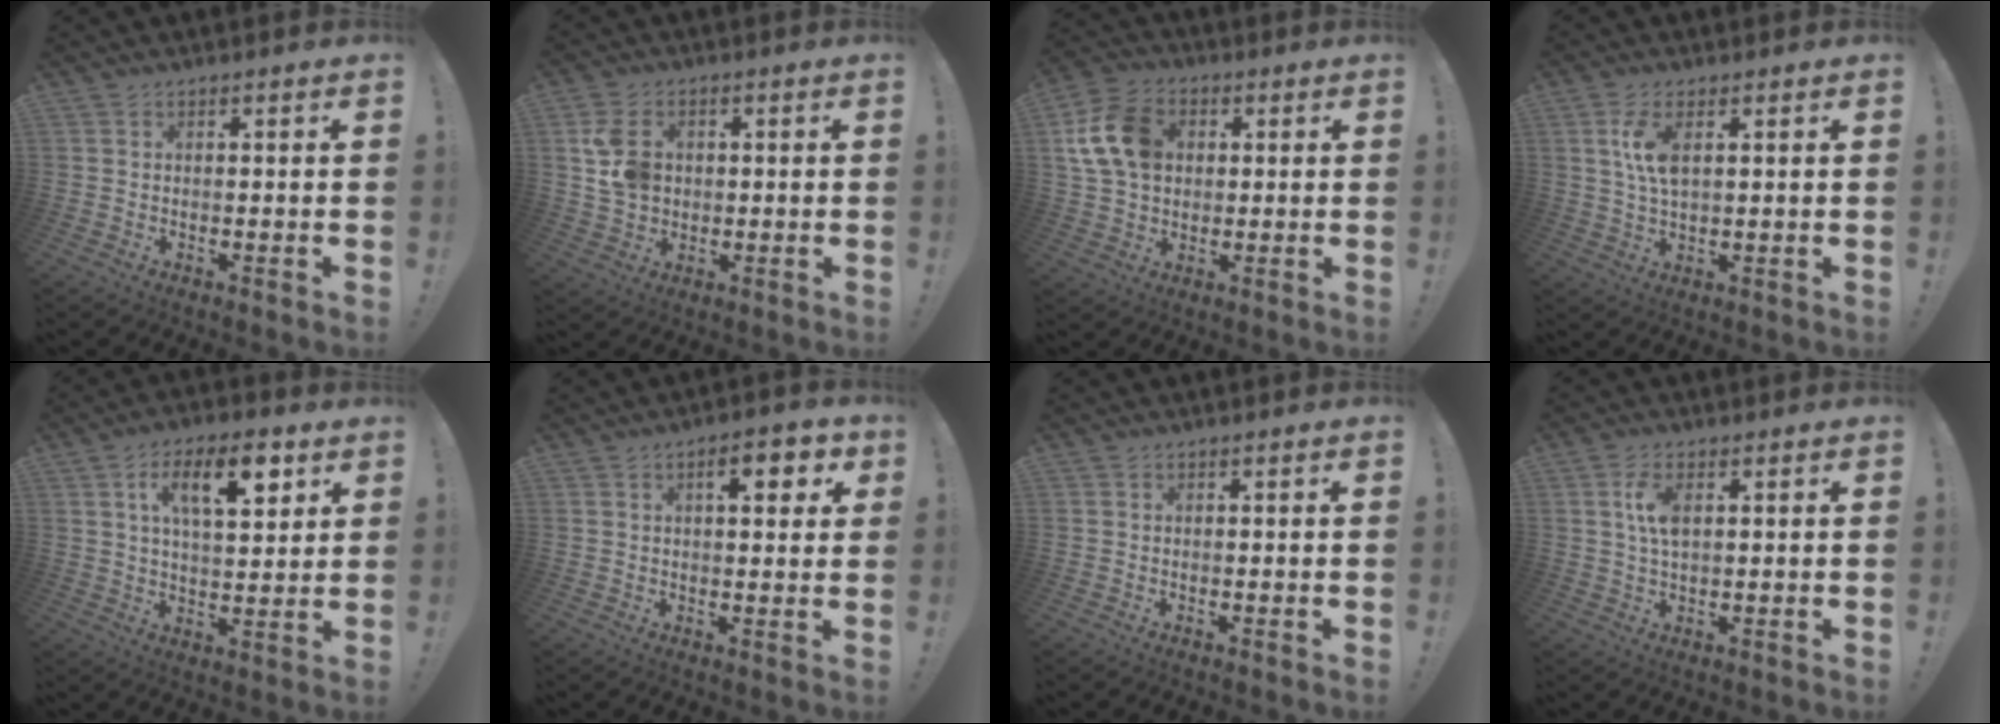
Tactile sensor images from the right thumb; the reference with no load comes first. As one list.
[{"total": 9.0, "force": [1.6, 7.3, 5.0], "torque": [-0.085, 0.008, 0.033]}, {"total": 14.4, "force": [3.1, 10.9, 8.9], "torque": [-0.158, 0.003, 0.063]}, {"total": 7.3, "force": [2.1, 2.9, 6.3], "torque": [-0.122, -0.006, 0.031]}, {"total": 13.7, "force": [5.7, 5.7, 11.1], "torque": [-0.168, -0.005, 0.093]}, {"total": 7.2, "force": [2.8, 2.5, 6.1], "torque": [-0.064, -0.011, 0.035]}, {"total": 0.0}, {"total": 6.2, "force": [1.6, 2.7, 5.3], "torque": [-0.096, -0.002, 0.023]}]